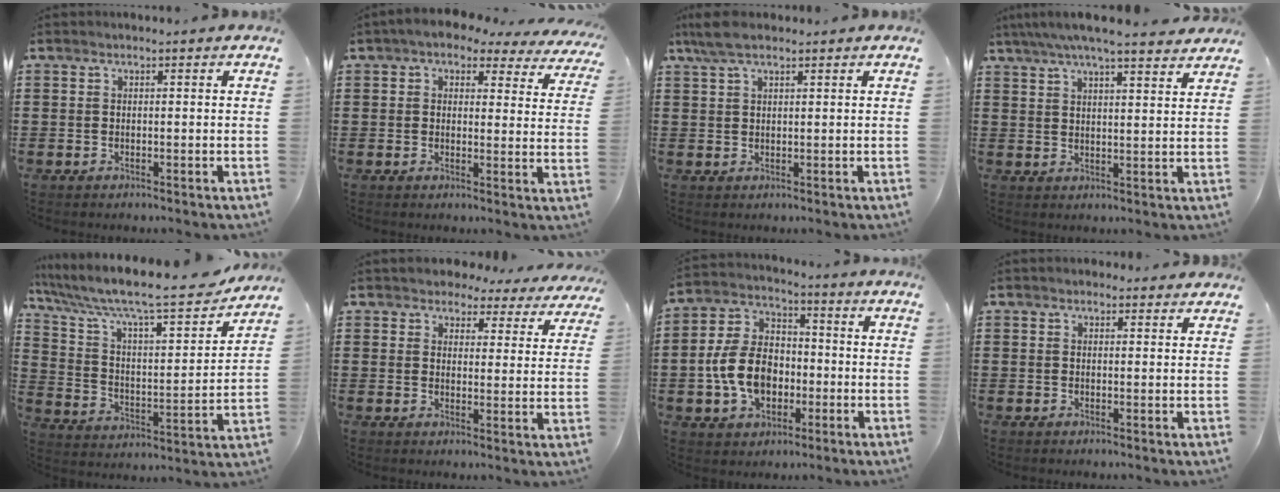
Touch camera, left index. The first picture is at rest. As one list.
[{"total": 3.6, "force": [3.1, 1.3, 1.5], "torque": [-0.044, -0.014, 0.051]}, {"total": 4.1, "force": [2.7, 1.4, 2.8], "torque": [-0.061, 0.007, 0.051]}, {"total": 5.7, "force": [5.0, 0.2, 2.8], "torque": [-0.069, -0.014, 0.087]}, {"total": 10.7, "force": [8.8, 1.7, 5.8], "torque": [-0.141, -0.059, 0.143]}, {"total": 3.7, "force": [3.5, 1.3, 0.5], "torque": [-0.022, -0.017, 0.057]}, {"total": 10.2, "force": [-2.0, 7.5, 6.6], "torque": [-0.164, 0.015, -0.038]}, {"total": 1.4, "force": [1.3, 0.6, 0.2], "torque": [-0.007, 0.005, 0.024]}]